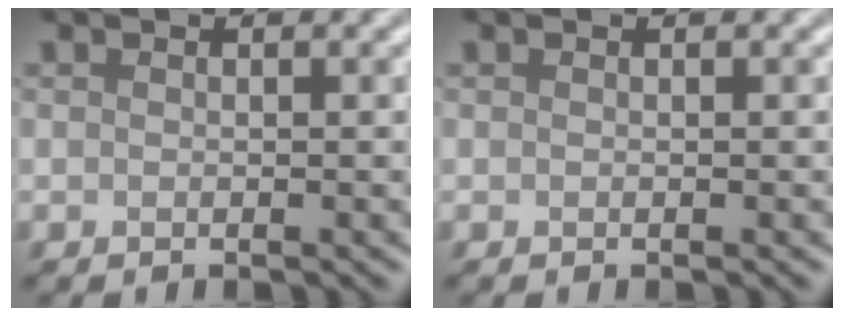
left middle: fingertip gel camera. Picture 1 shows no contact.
{"total": 0.0}